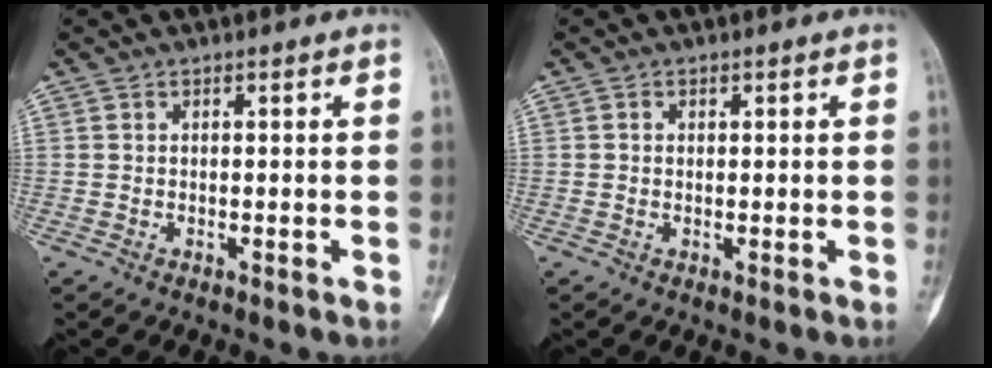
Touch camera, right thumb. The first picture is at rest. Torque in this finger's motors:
{"motor_torque": [-0.31, 0.07, 0.28, -0.10, 0.02]}